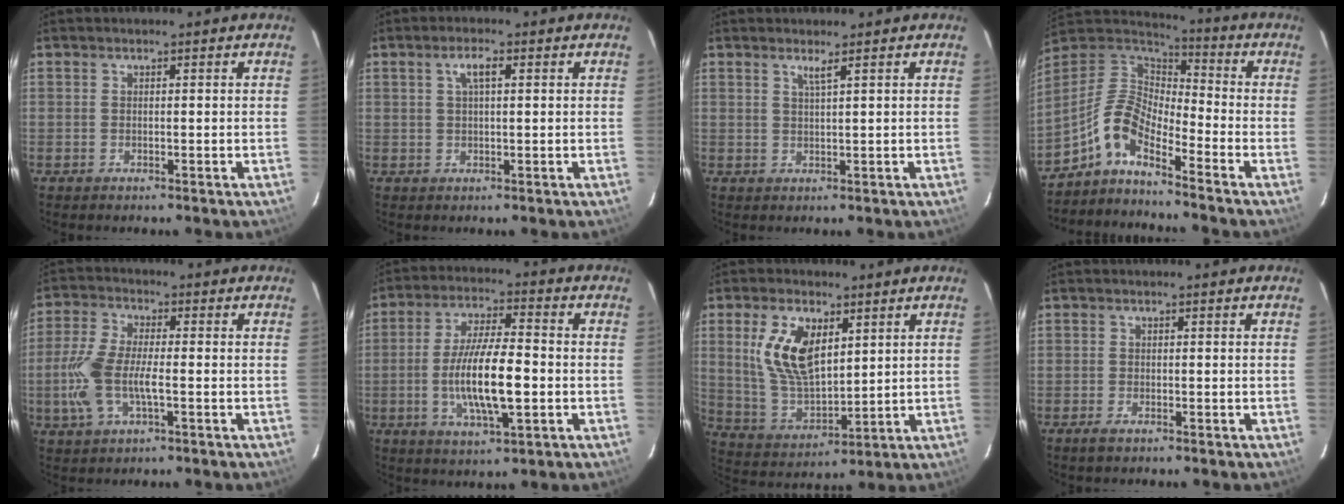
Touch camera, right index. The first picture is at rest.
{"total": 3.0, "force": [1.0, 0.9, 2.7], "torque": [-0.053, 0.008, 0.020]}
{"total": 1.5, "force": [1.0, -0.3, 1.1], "torque": [-0.020, -0.002, 0.017]}
{"total": 9.1, "force": [-6.5, 2.5, 5.8], "torque": [-0.133, 0.024, -0.146]}
{"total": 9.9, "force": [-2.3, 3.6, 8.9], "torque": [-0.203, 0.001, -0.047]}
{"total": 13.1, "force": [-2.5, 3.1, 12.5], "torque": [-0.239, -0.006, -0.044]}
{"total": 12.8, "force": [4.5, 6.7, 10.0], "torque": [-0.200, 0.006, 0.100]}
{"total": 1.6, "force": [-1.2, 0.6, 0.9], "torque": [-0.021, -0.004, -0.022]}